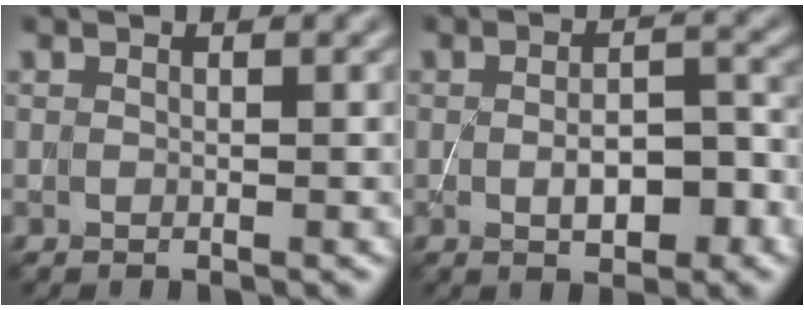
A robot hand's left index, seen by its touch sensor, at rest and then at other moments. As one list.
[{"total": 4.2, "force": [-1.0, 1.8, 3.7], "torque": [-0.065, -0.001, -0.011]}]